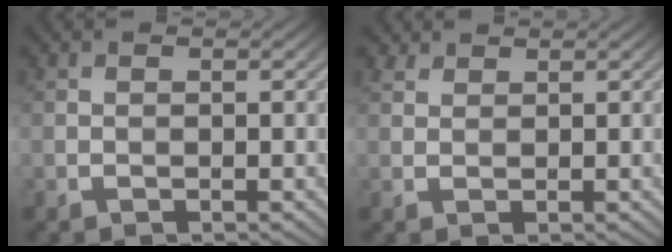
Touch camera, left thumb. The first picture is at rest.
{"total": 1.8, "force": [1.6, 0.7, 0.0], "torque": [-0.001, 0.006, 0.034]}